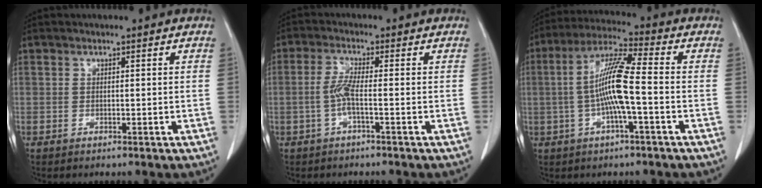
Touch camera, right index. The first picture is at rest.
{"total": 3.4, "force": [-0.9, 0.0, 3.2], "torque": [-0.072, 0.002, -0.022]}
{"total": 10.0, "force": [-1.2, 0.5, 9.9], "torque": [-0.196, 0.014, -0.029]}